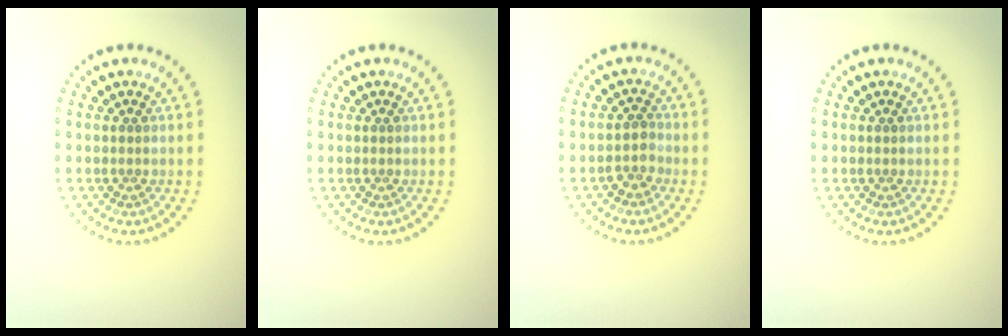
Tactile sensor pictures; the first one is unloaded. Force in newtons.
{"total": 0.0}
{"total": 1.7, "press": 1.4, "slide": 0.9}
{"total": 0.0}